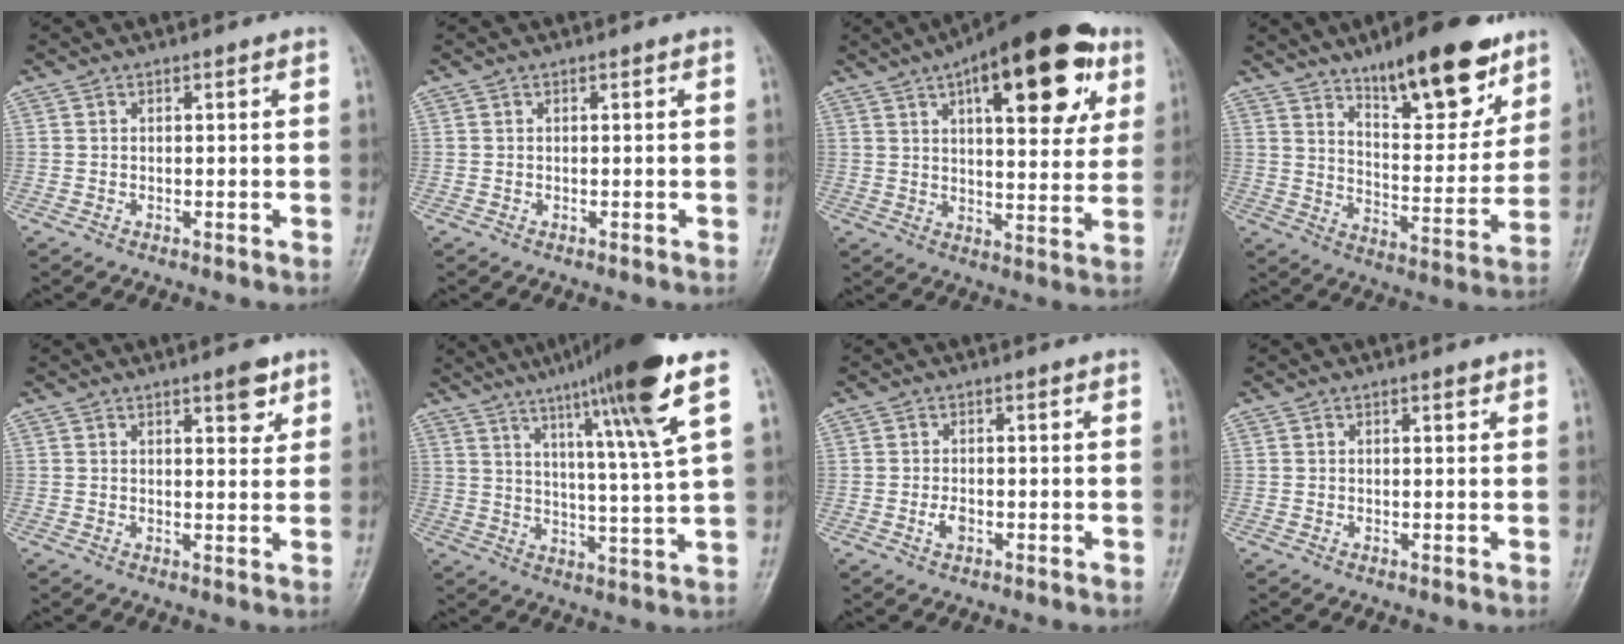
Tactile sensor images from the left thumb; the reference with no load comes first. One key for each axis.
{"total": 0.0}
{"total": 23.0, "fx": 10.4, "fy": 9.1, "fz": 18.3, "tx": -0.228, "ty": -0.011, "tz": 0.146}
{"total": 18.9, "fx": 12.5, "fy": 6.3, "fz": 12.7, "tx": -0.143, "ty": -0.073, "tz": 0.198}
{"total": 4.4, "fx": 2.7, "fy": 1.7, "fz": 3.1, "tx": -0.026, "ty": -0.014, "tz": 0.035}
{"total": 17.5, "fx": 9.9, "fy": -0.1, "fz": 14.5, "tx": -0.222, "ty": -0.036, "tz": 0.150}
{"total": 2.0, "fx": -0.7, "fy": 1.2, "fz": 1.5, "tx": -0.028, "ty": 0.000, "tz": -0.013}
{"total": 1.2, "fx": 0.8, "fy": 0.4, "fz": 0.8, "tx": -0.008, "ty": -0.003, "tz": 0.011}